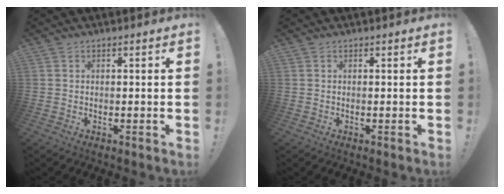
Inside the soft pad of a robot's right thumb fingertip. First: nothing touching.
{"total": 0.0}